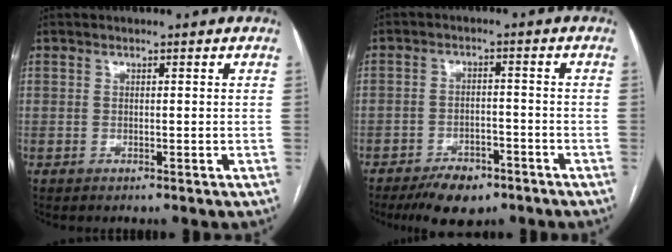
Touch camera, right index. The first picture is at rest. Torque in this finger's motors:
{"motor_torque": [0.75, -0.53, 0.29, 0.07]}